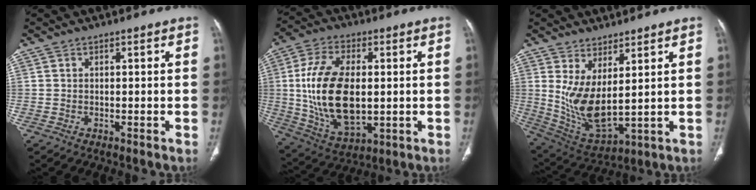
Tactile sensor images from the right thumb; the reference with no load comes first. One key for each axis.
{"total": 18.7, "fx": 0.5, "fy": 10.1, "fz": 15.7, "tx": -0.301, "ty": -0.009, "tz": 0.021}
{"total": 11.0, "fx": 2.8, "fy": 4.2, "fz": 9.7, "tx": -0.188, "ty": -0.034, "tz": 0.078}